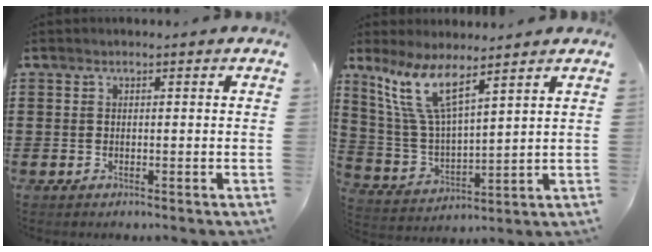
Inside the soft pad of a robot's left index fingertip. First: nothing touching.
{"total": 9.6, "force": [6.9, 1.7, 6.4], "torque": [-0.160, -0.027, 0.121]}